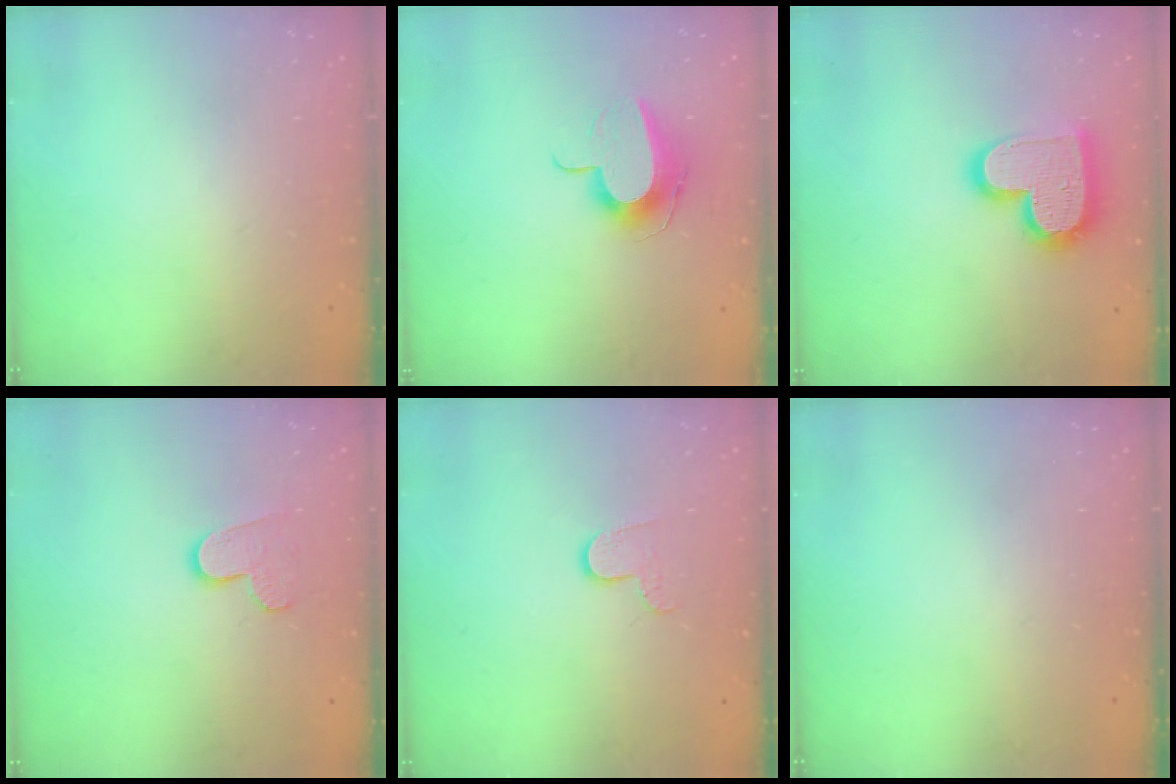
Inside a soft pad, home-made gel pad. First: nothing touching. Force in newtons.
{"total": 10.0, "press": 10.0, "slide": 1.2}
{"total": 17.1, "press": 17.1, "slide": 1.1}
{"total": 7.8, "press": 7.7, "slide": 0.6}
{"total": 6.4, "press": 6.4, "slide": 0.5}
{"total": 0.0}